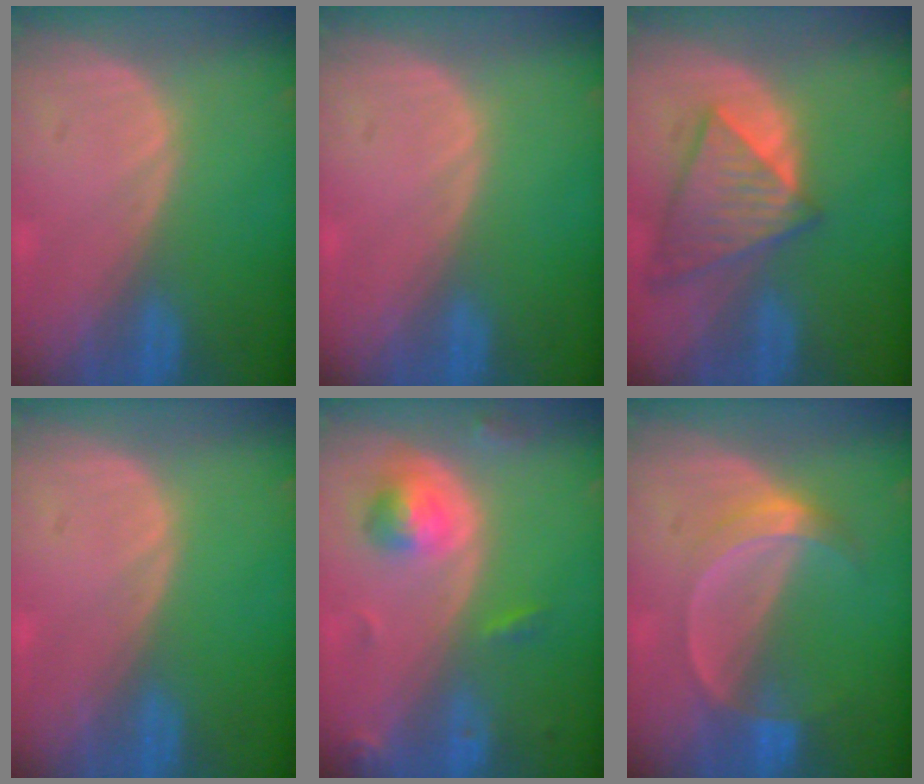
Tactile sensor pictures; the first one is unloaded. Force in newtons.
{"total": 0.0}
{"total": 8.0, "press": 7.2, "slide": 3.6}
{"total": 0.0}
{"total": 5.4, "press": 5.0, "slide": 2.0}
{"total": 5.3, "press": 4.8, "slide": 2.3}